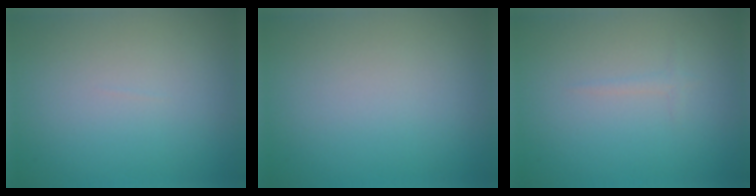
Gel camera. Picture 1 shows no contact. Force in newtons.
{"total": 0.0}
{"total": 0.6, "press": 0.6, "slide": 0.0}